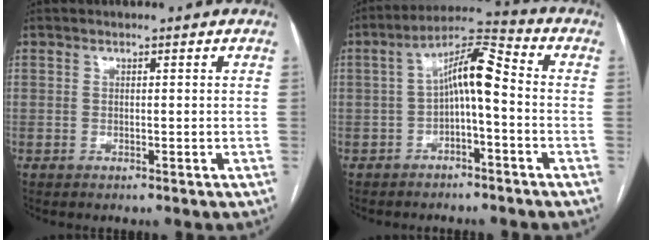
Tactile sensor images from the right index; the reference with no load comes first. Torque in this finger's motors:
{"motor_torque": [0.66, -0.09, 0.36, 0.12]}